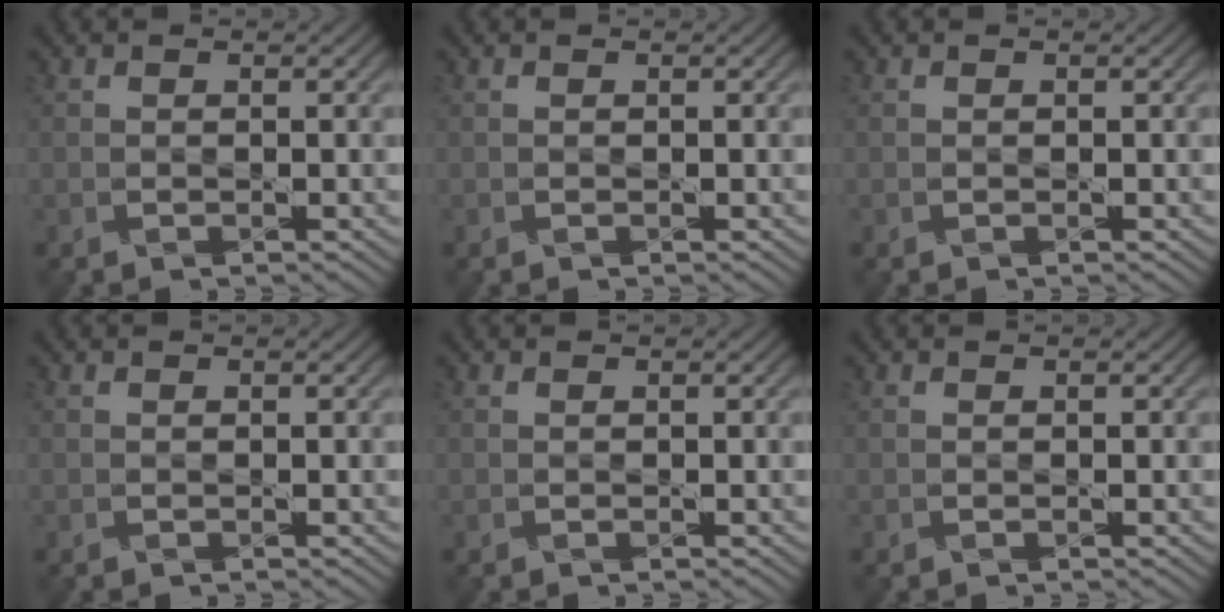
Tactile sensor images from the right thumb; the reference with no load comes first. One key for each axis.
{"total": 0.0}
{"total": 0.0}
{"total": 0.0}
{"total": 0.0}
{"total": 0.0}